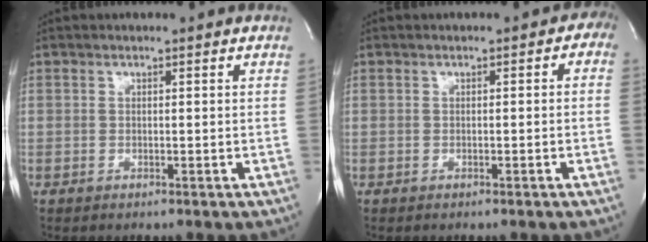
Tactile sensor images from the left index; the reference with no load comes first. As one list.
[{"total": 1.7, "force": [-0.8, 1.2, 0.9], "torque": [0.004, 0.013, -0.017]}]